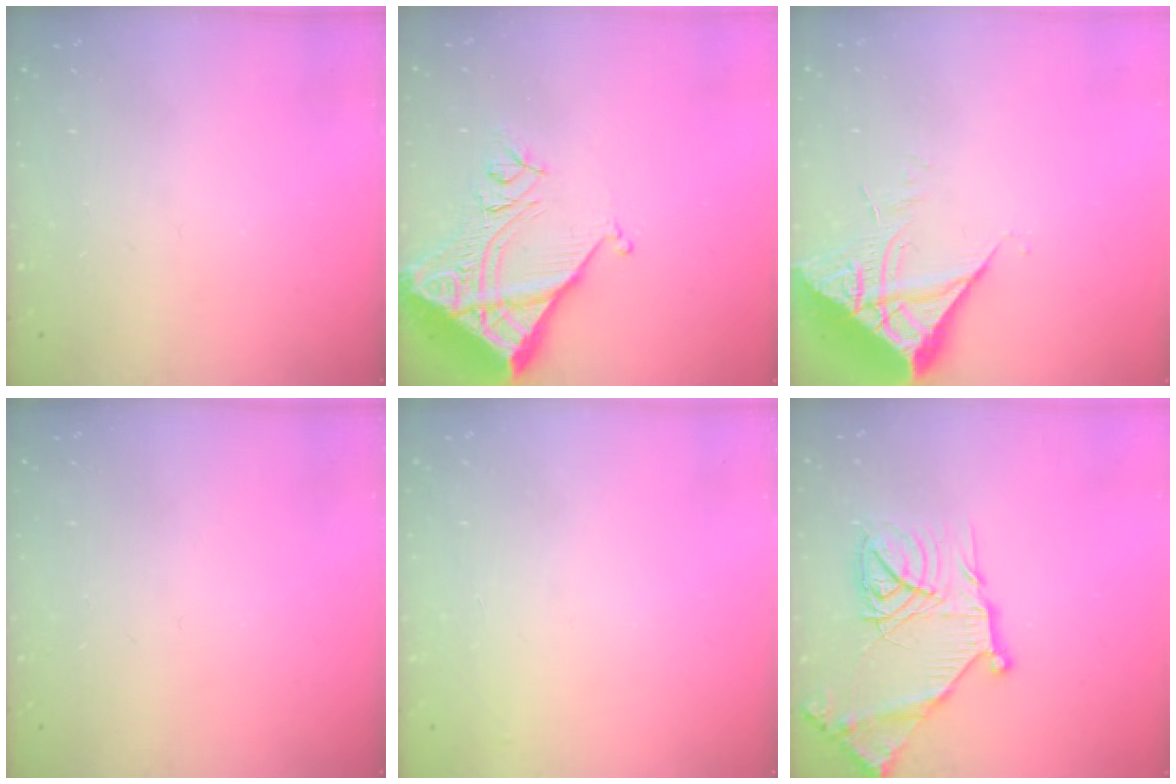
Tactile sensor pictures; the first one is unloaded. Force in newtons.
{"total": 9.6, "press": 9.5, "slide": 1.1}
{"total": 7.2, "press": 7.2, "slide": 0.8}
{"total": 0.0}
{"total": 2.9, "press": 2.9, "slide": 0.1}
{"total": 20.2, "press": 20.1, "slide": 1.9}